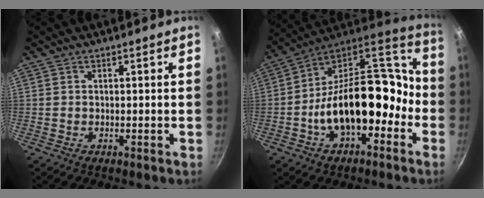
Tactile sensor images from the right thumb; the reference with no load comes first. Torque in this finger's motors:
{"motor_torque": [2.53, 2.48, 2.18, -0.59, 0.22]}